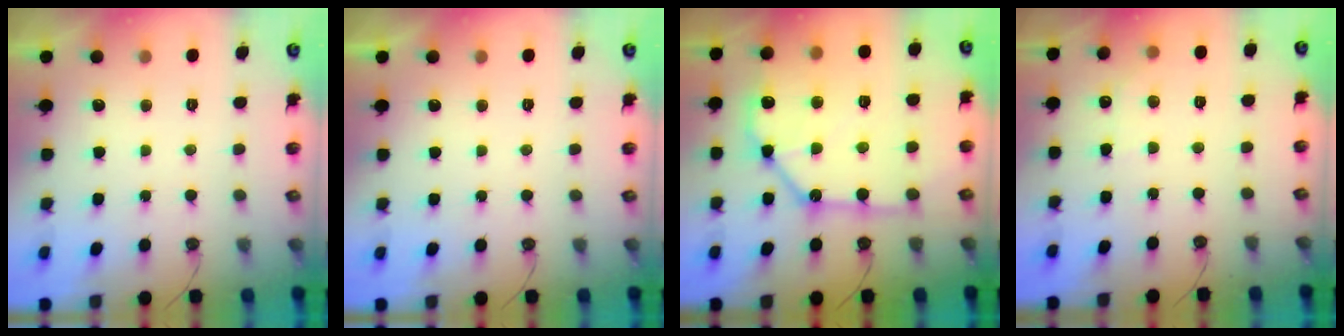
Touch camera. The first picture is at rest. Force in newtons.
{"total": 0.0}
{"total": 16.8, "press": 16.6, "slide": 2.1}
{"total": 5.2, "press": 5.2, "slide": 0.7}